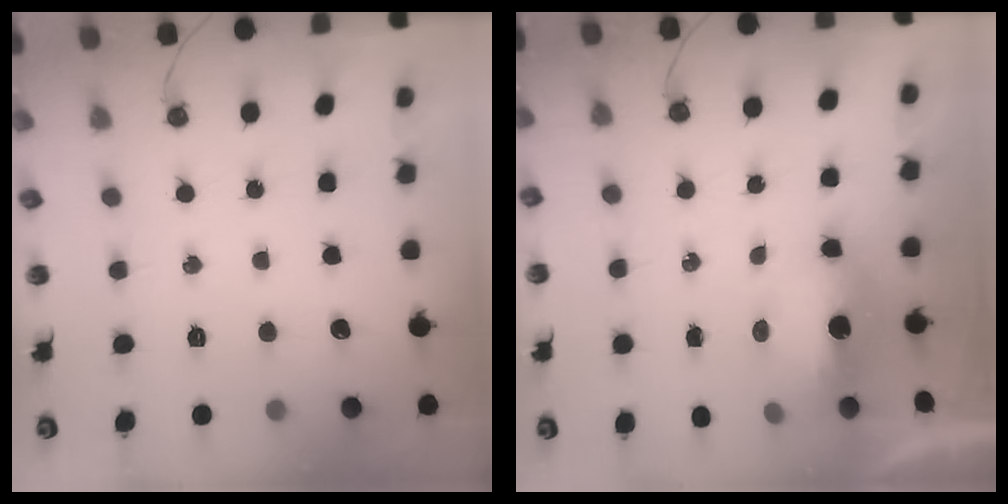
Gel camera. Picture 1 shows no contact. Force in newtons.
{"total": 7.8, "press": 7.6, "slide": 1.3}